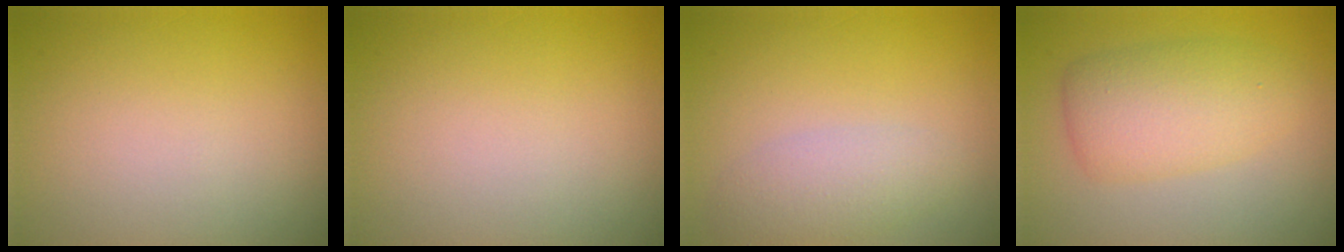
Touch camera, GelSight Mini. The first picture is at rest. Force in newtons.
{"total": 0.0}
{"total": 2.7, "press": 2.7, "slide": 0.1}
{"total": 4.7, "press": 4.7, "slide": 0.1}